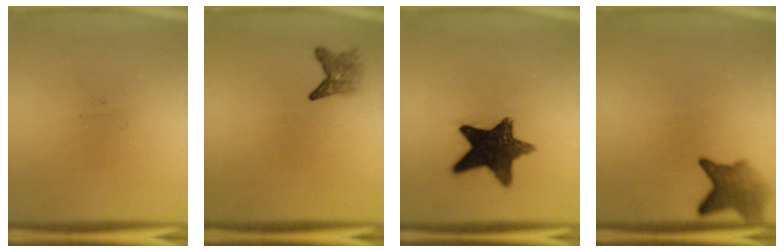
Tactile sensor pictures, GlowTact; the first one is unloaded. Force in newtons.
{"total": 2.4}
{"total": 13.4}
{"total": 4.7}